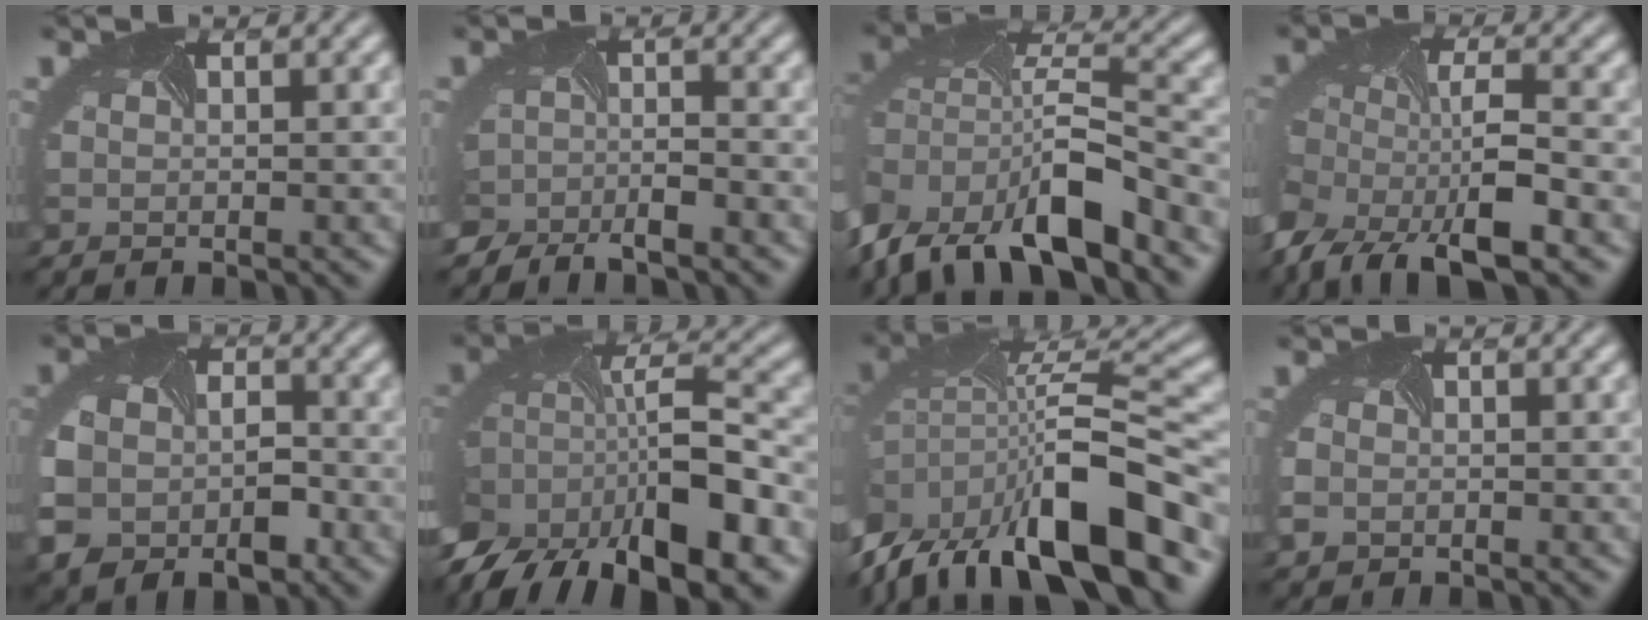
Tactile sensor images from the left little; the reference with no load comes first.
{"total": 4.7, "force": [-3.5, 2.3, 2.0], "torque": [-0.019, -0.017, -0.050]}
{"total": 11.5, "force": [-6.1, 5.4, 8.1], "torque": [-0.151, -0.011, -0.110]}
{"total": 11.4, "force": [-7.0, 4.6, 7.6], "torque": [-0.160, -0.030, -0.122]}
{"total": 8.1, "force": [-2.9, 5.9, 4.7], "torque": [-0.108, -0.028, -0.042]}
{"total": 13.9, "force": [-7.8, 5.7, 10.0], "torque": [-0.188, -0.009, -0.120]}
{"total": 15.6, "force": [-7.4, 7.2, 11.6], "torque": [-0.215, -0.011, -0.110]}
{"total": 1.6, "force": [-0.9, 1.3, 0.3], "torque": [-0.014, -0.010, -0.017]}